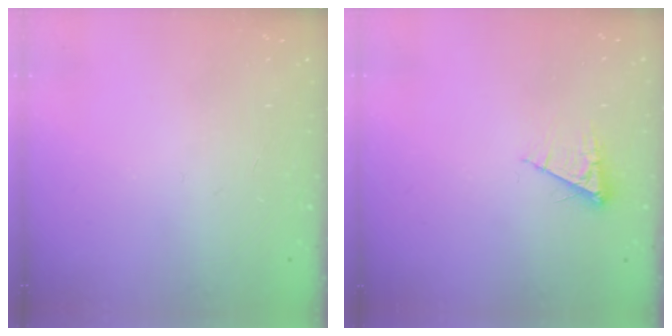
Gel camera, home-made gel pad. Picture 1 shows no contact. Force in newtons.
{"total": 4.9, "press": 4.8, "slide": 0.8}